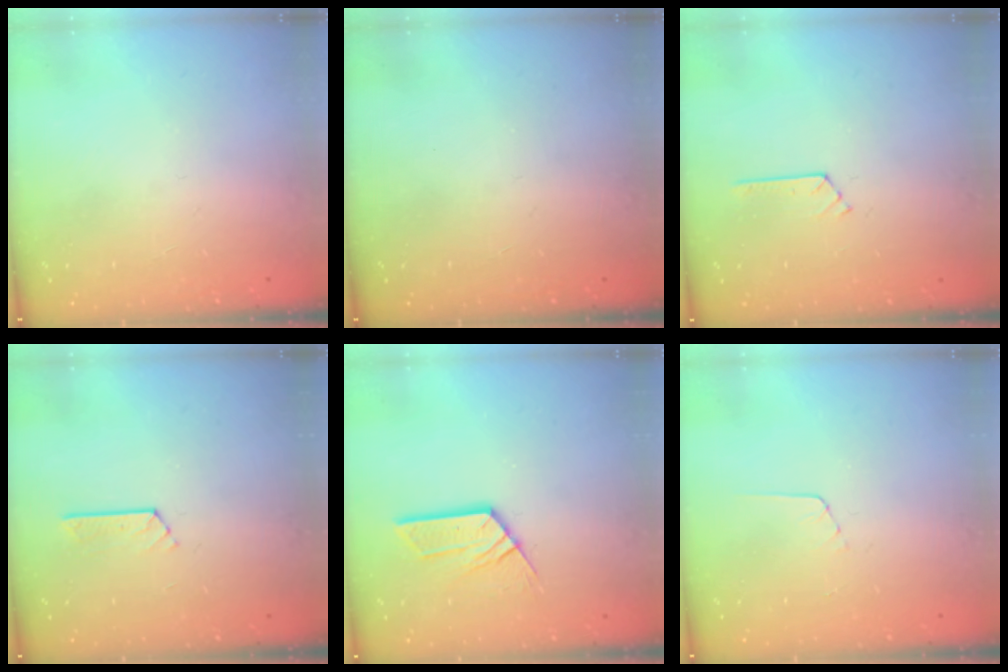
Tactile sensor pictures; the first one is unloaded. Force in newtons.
{"total": 0.0}
{"total": 2.5, "press": 2.5, "slide": 0.3}
{"total": 3.4, "press": 3.3, "slide": 0.4}
{"total": 9.6, "press": 9.6, "slide": 0.9}
{"total": 2.7, "press": 2.7, "slide": 0.2}